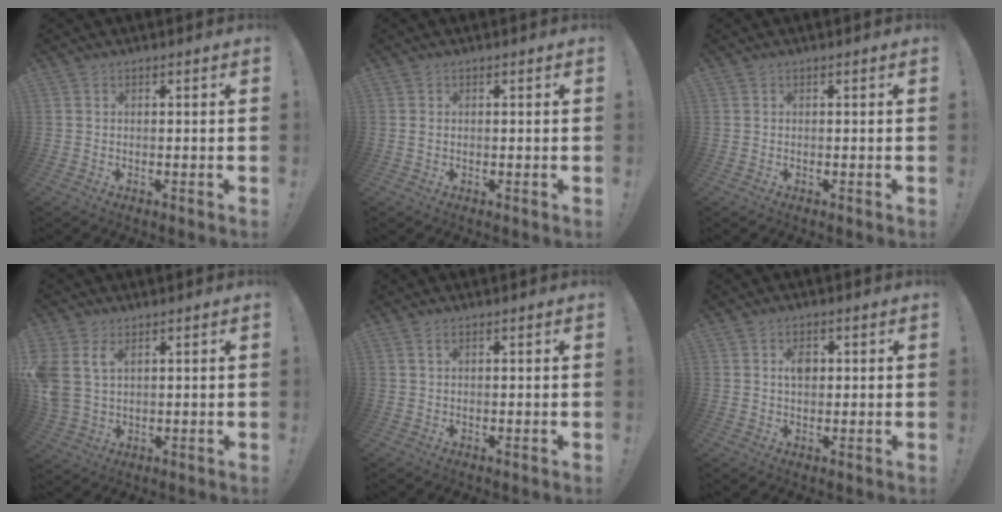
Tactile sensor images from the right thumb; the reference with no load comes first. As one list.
[{"total": 0.7, "force": [0.3, 0.4, 0.5], "torque": [-0.018, 0.005, 0.007]}, {"total": 0.0}, {"total": 7.0, "force": [3.1, 4.4, 4.5], "torque": [-0.093, -0.012, 0.062]}, {"total": 1.5, "force": [0.6, 0.5, 1.3], "torque": [-0.023, 0.001, 0.010]}, {"total": 3.0, "force": [0.6, 2.1, 2.1], "torque": [-0.023, -0.001, 0.004]}]